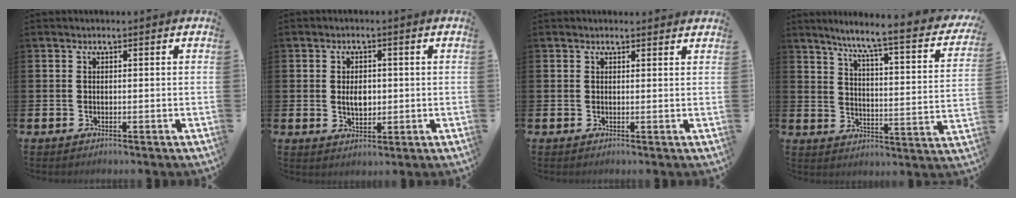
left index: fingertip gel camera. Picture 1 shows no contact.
{"total": 3.3, "force": [0.1, 2.2, 2.4], "torque": [-0.034, 0.003, -0.003]}
{"total": 1.0, "force": [1.0, 0.1, 0.2], "torque": [0.005, -0.001, 0.016]}
{"total": 6.7, "force": [5.4, 0.4, 3.9], "torque": [-0.087, -0.049, 0.078]}